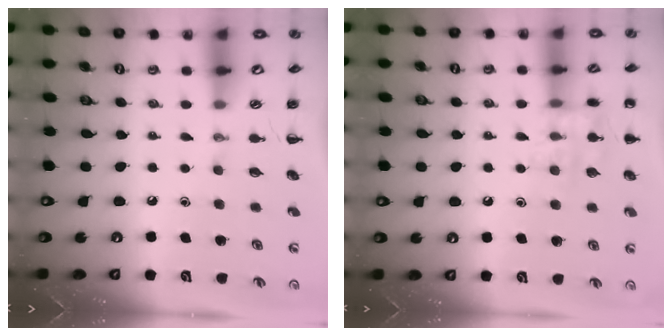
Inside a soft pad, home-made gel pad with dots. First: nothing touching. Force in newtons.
{"total": 10.7, "press": 10.7, "slide": 0.6}